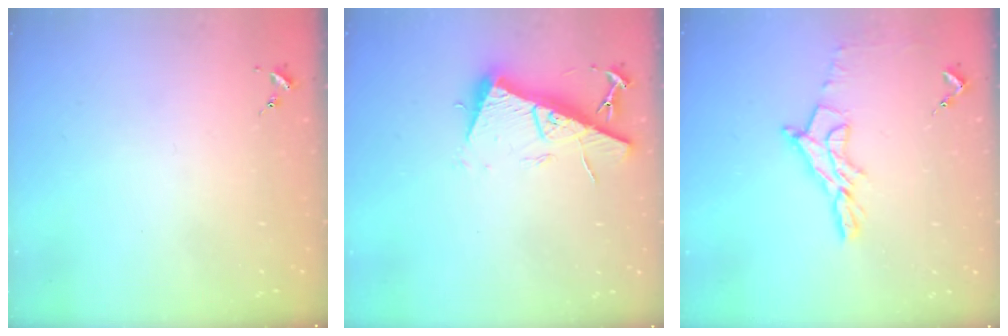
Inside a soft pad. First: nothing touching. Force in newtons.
{"total": 13.5, "press": 13.4, "slide": 1.4}
{"total": 12.3, "press": 12.3, "slide": 0.9}